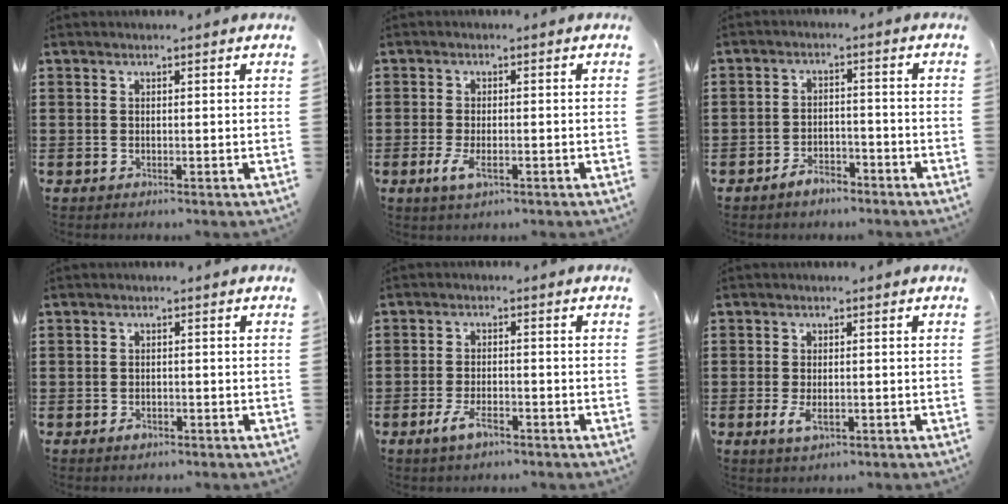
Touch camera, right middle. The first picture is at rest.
{"total": 3.4, "force": [-1.1, 1.4, 2.8], "torque": [-0.072, -0.006, -0.026]}
{"total": 3.6, "force": [-3.2, 1.3, 0.7], "torque": [-0.015, 0.009, -0.064]}
{"total": 1.1, "force": [-0.8, 0.7, 0.5], "torque": [-0.012, 0.000, -0.015]}
{"total": 4.0, "force": [-2.3, 1.6, 2.9], "torque": [-0.068, 0.000, -0.049]}
{"total": 2.7, "force": [-0.7, 1.3, 2.3], "torque": [-0.057, -0.004, -0.018]}